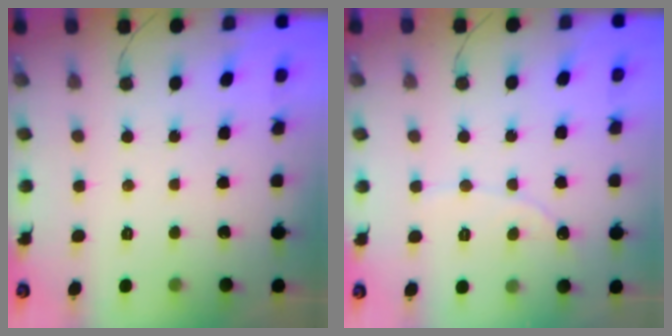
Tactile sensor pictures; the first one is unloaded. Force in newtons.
{"total": 2.3, "press": 2.3, "slide": 0.2}